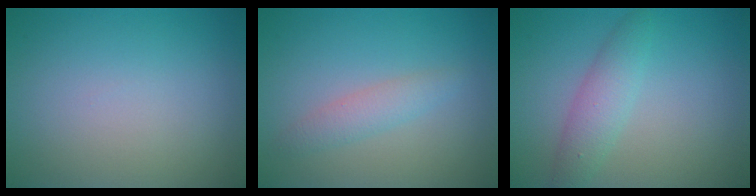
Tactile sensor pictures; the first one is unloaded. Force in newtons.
{"total": 1.8, "press": 1.8, "slide": 0.0}
{"total": 2.8, "press": 2.8, "slide": 0.1}